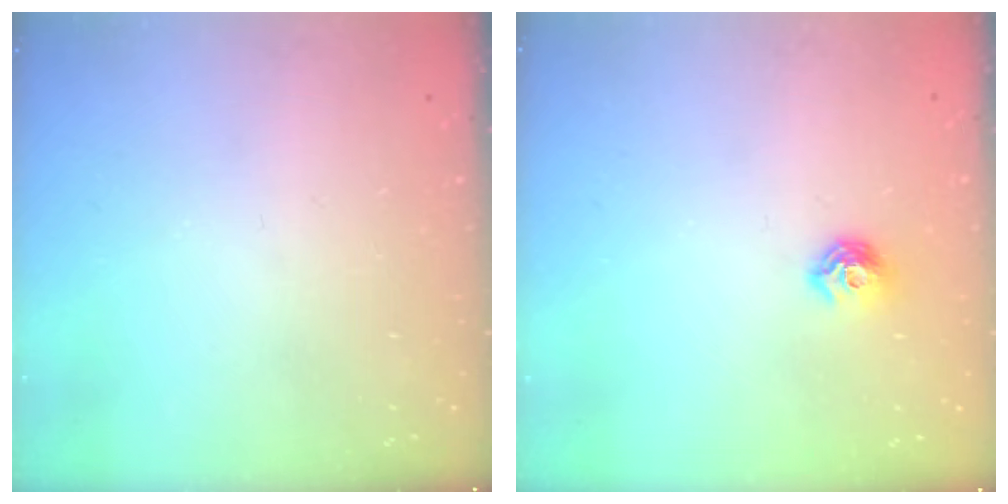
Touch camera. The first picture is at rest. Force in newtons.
{"total": 7.5, "press": 7.4, "slide": 1.0}